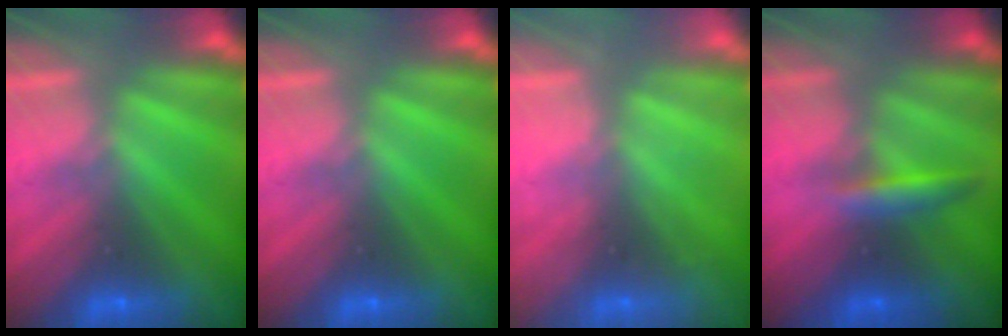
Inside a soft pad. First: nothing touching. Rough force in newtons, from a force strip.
{"total": 0.0}
{"total": 2.1}
{"total": 2.8}